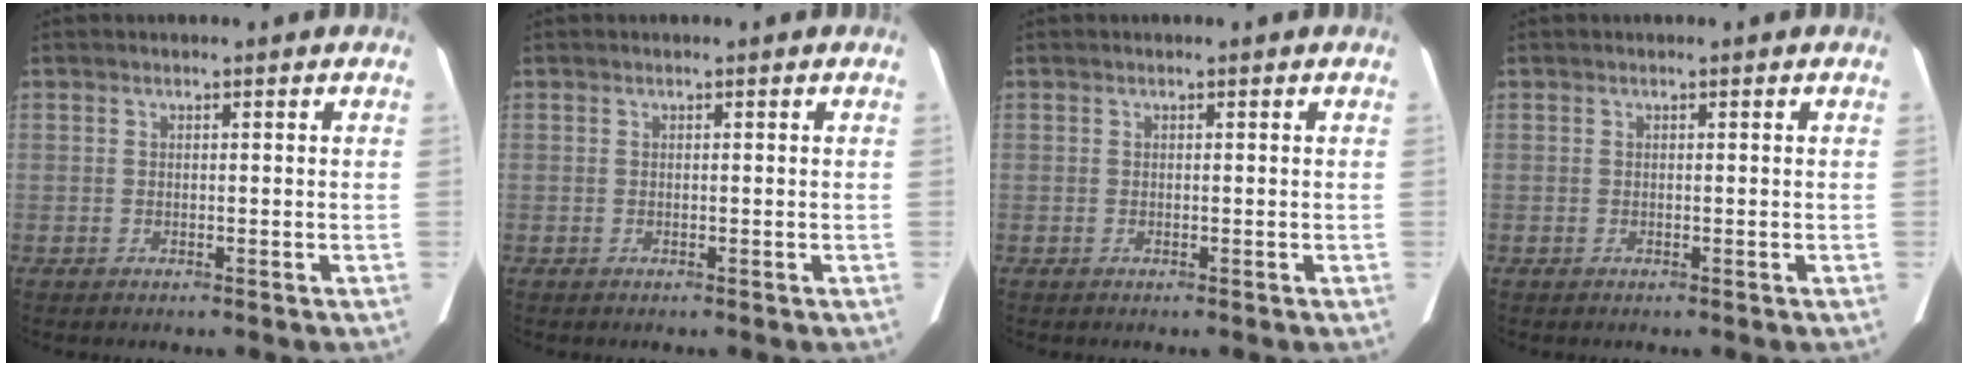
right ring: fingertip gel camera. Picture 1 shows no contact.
{"total": 0.0}
{"total": 0.0}
{"total": 0.0}